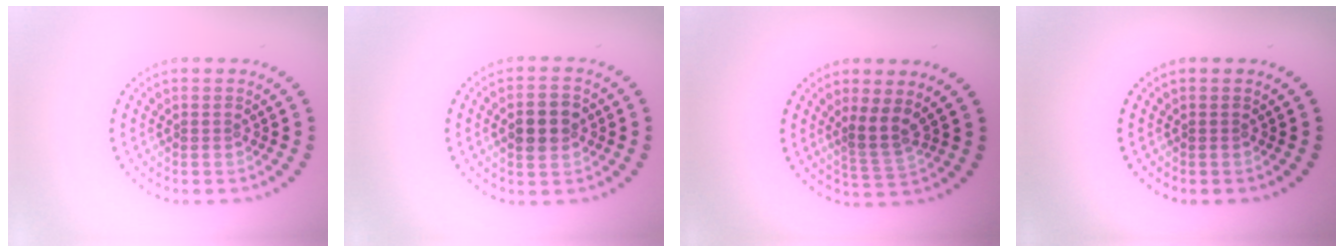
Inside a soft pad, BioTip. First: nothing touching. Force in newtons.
{"total": 3.4, "press": 3.4, "slide": 0.2}
{"total": 2.5, "press": 1.8, "slide": 1.7}
{"total": 0.0}